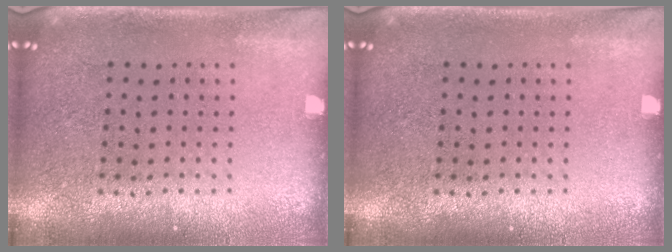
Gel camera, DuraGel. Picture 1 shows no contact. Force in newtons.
{"total": 0.0}